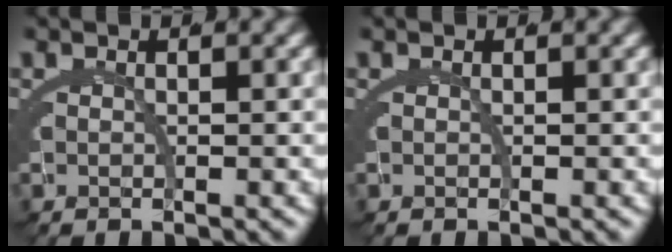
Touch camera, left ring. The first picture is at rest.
{"total": 0.0}